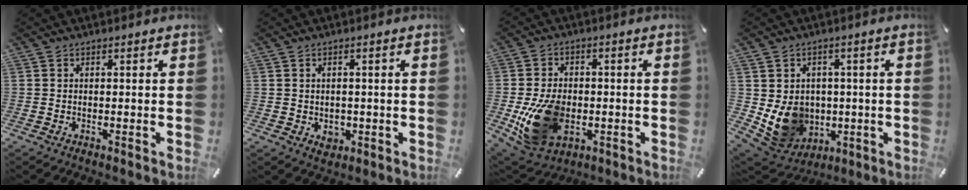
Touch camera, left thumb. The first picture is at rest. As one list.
[{"total": 2.8, "force": [-0.6, 2.4, 1.5], "torque": [-0.010, -0.002, -0.012]}, {"total": 15.2, "force": [-3.0, 10.8, 10.3], "torque": [-0.212, 0.000, -0.051]}, {"total": 11.0, "force": [-0.6, 10.2, 4.2], "torque": [-0.080, -0.006, -0.002]}]